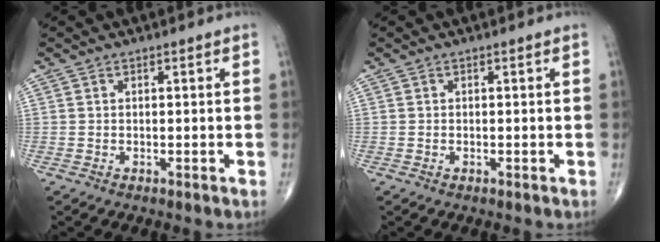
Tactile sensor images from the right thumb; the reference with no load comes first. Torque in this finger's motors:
{"motor_torque": [0.79, 0.56, -0.02, -0.16, -0.03]}